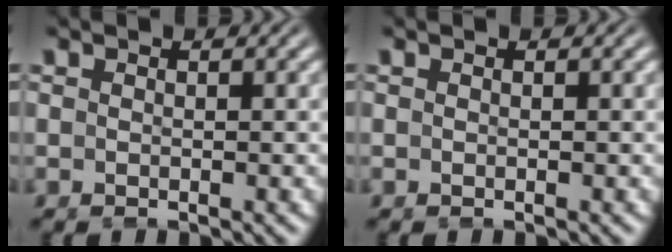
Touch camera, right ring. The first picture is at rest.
{"total": 0.0}